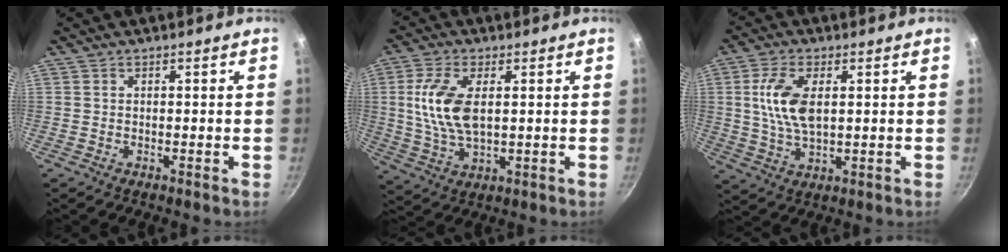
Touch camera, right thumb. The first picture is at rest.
{"total": 10.7, "force": [1.7, 5.4, 9.1], "torque": [-0.180, -0.004, 0.036]}
{"total": 9.6, "force": [1.7, 4.8, 8.1], "torque": [-0.156, -0.003, 0.036]}